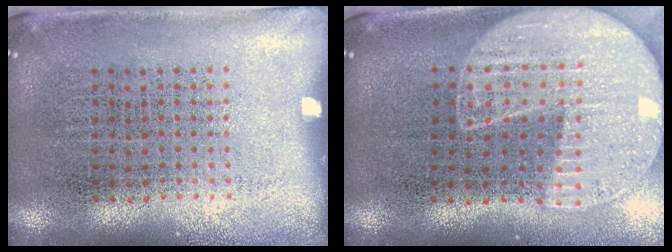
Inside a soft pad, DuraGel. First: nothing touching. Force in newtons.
{"total": 1.7, "press": 1.6, "slide": 0.7}